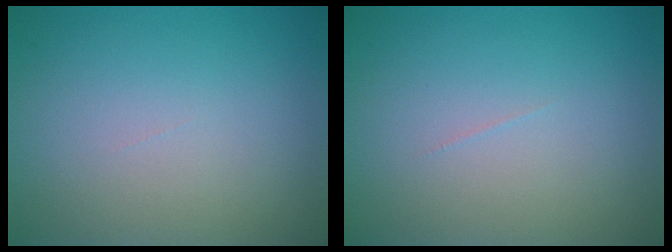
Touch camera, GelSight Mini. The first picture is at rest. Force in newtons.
{"total": 0.0}